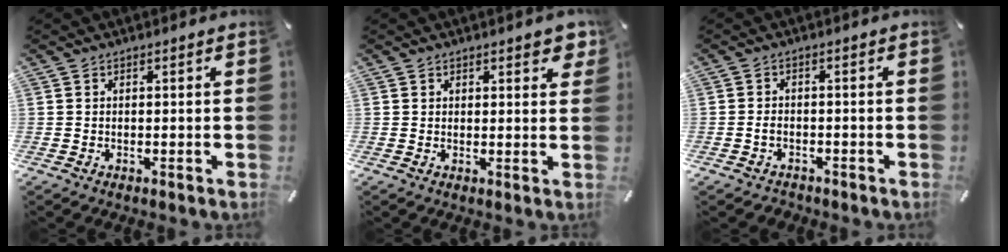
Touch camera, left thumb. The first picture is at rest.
{"total": 2.6, "force": [1.8, 1.3, 1.3], "torque": [-0.005, -0.005, 0.027]}
{"total": 2.5, "force": [-1.2, 1.8, 1.3], "torque": [-0.033, 0.003, -0.025]}